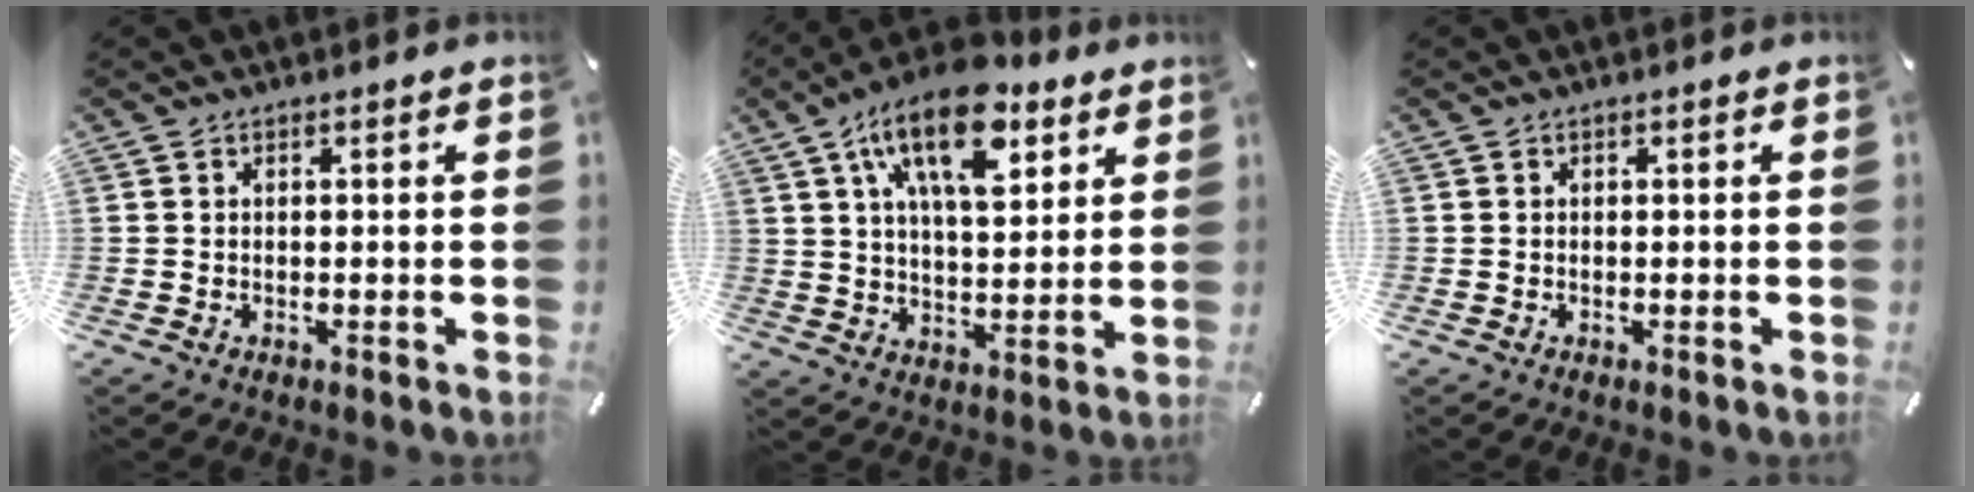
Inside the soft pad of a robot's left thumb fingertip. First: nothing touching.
{"total": 16.7, "force": [9.6, 7.9, 11.3], "torque": [-0.189, -0.031, 0.163]}
{"total": 0.0}